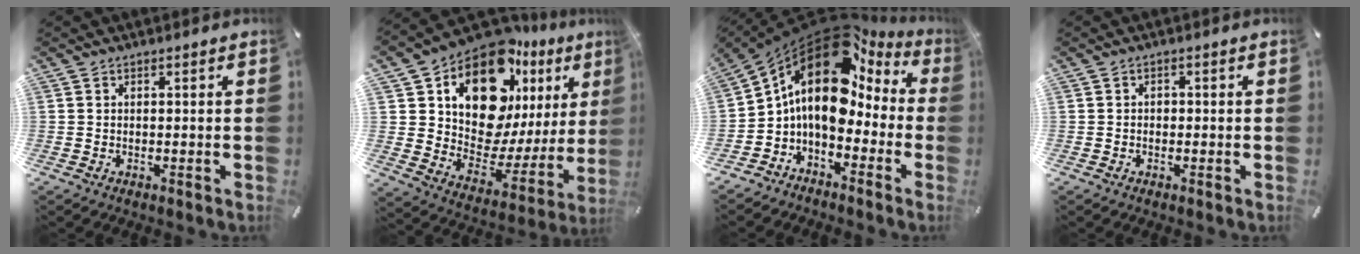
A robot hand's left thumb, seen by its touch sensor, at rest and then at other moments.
{"total": 18.1, "force": [12.0, 9.4, 9.7], "torque": [-0.158, -0.106, 0.207]}
{"total": 15.8, "force": [5.1, 10.2, 10.9], "torque": [-0.208, -0.035, 0.078]}
{"total": 1.0, "force": [-0.3, 0.9, 0.3], "torque": [-0.006, 0.003, -0.008]}